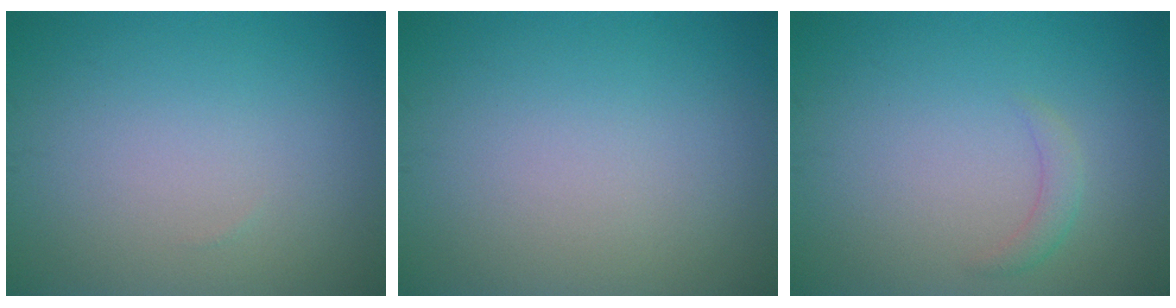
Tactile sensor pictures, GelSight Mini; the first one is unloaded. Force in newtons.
{"total": 0.0}
{"total": 1.3, "press": 1.3, "slide": 0.1}